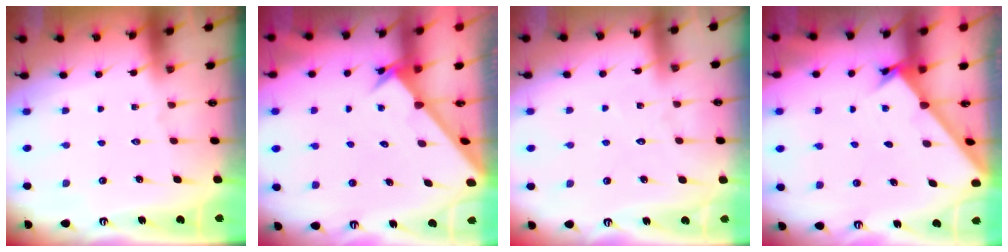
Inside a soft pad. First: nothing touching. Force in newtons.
{"total": 2.7, "press": 2.7, "slide": 0.2}
{"total": 3.4, "press": 3.4, "slide": 0.4}
{"total": 1.6, "press": 1.6, "slide": 0.1}